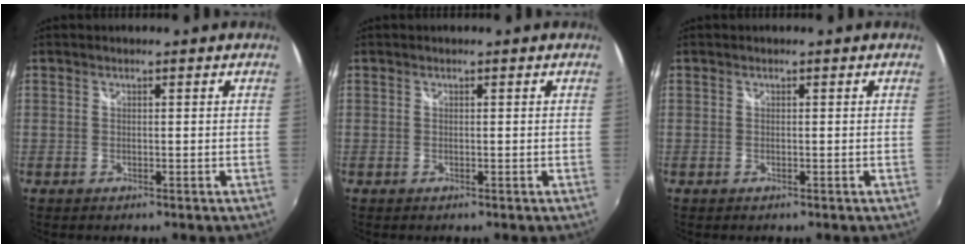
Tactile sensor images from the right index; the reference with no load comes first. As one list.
[{"total": 0.0}, {"total": 0.0}]